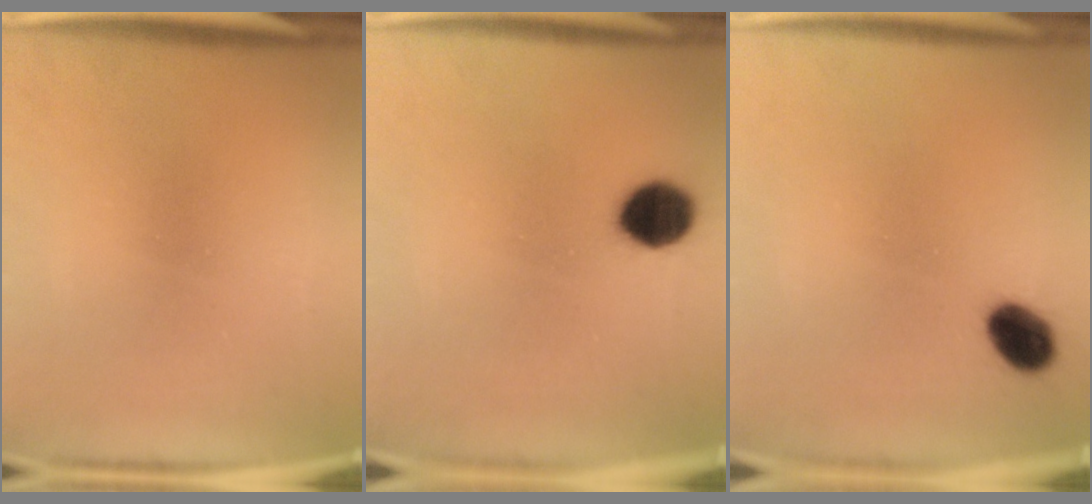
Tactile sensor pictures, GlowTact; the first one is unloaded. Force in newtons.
{"total": 8.8}
{"total": 6.3}